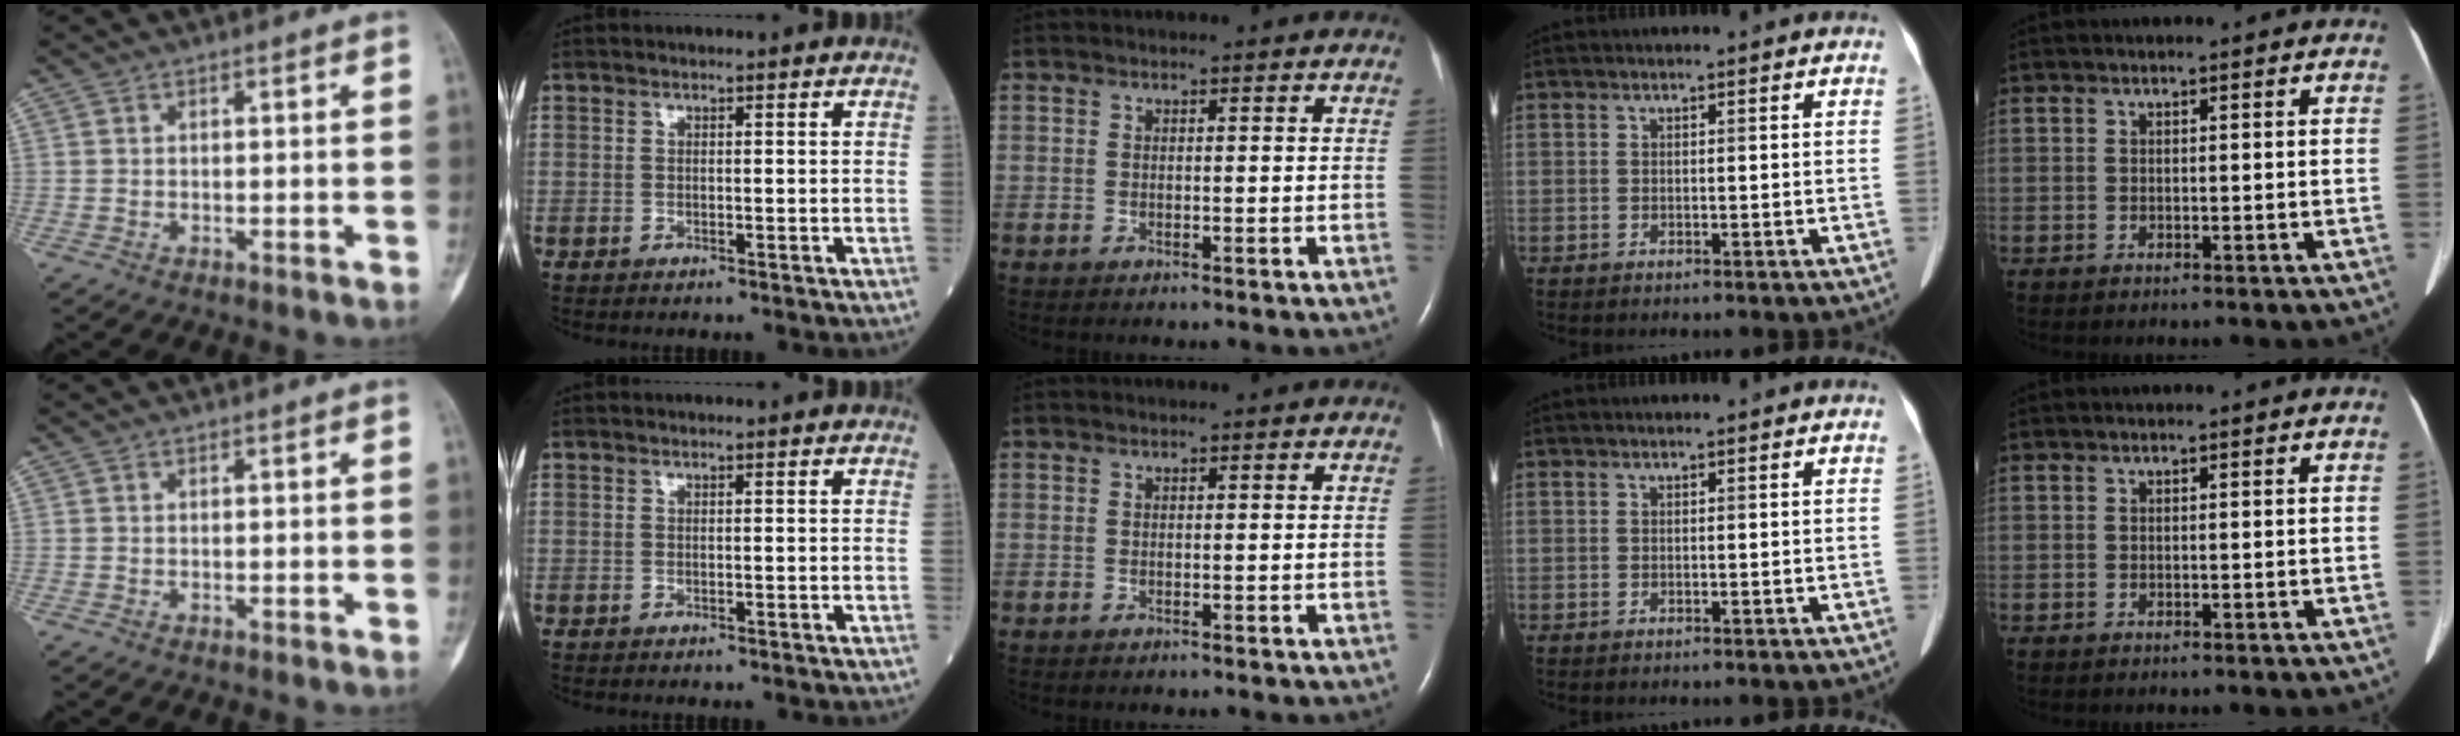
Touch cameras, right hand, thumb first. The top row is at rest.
{}